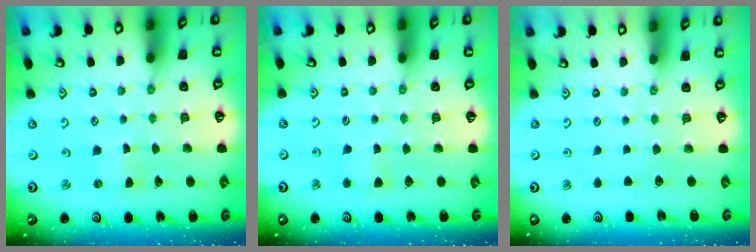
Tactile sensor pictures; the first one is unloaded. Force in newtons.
{"total": 3.6, "press": 3.5, "slide": 0.4}
{"total": 0.0}